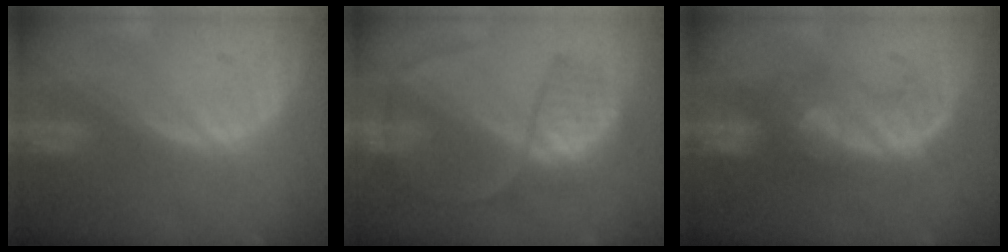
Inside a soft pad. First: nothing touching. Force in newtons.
{"total": 6.7, "press": 6.5, "slide": 1.6}
{"total": 7.7, "press": 7.4, "slide": 2.2}